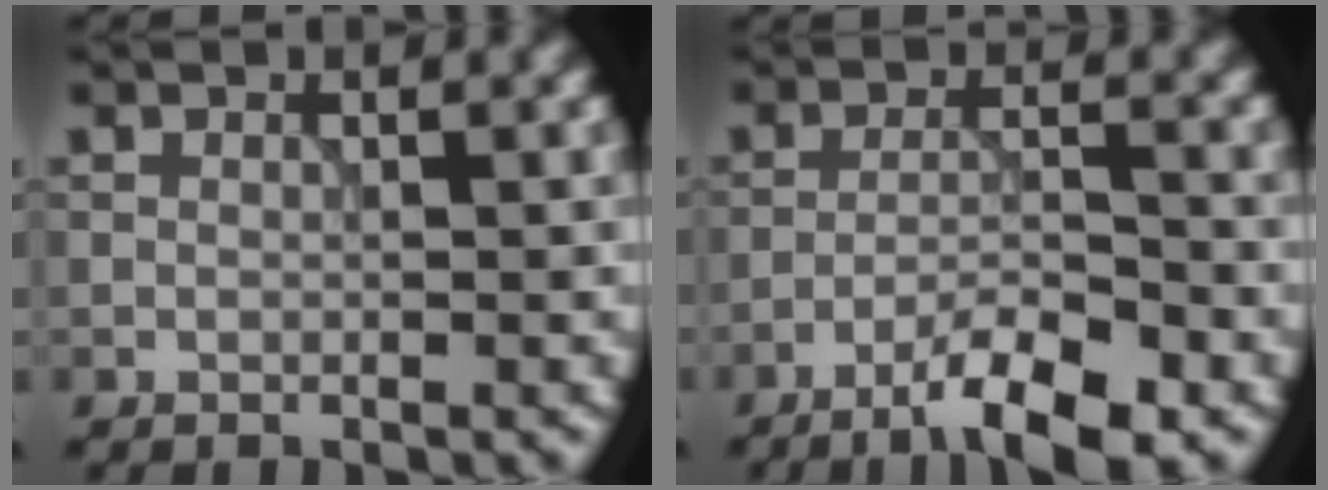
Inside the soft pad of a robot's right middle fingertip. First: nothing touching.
{"total": 5.5, "force": [-3.8, 0.9, 3.8], "torque": [-0.065, 0.005, -0.066]}